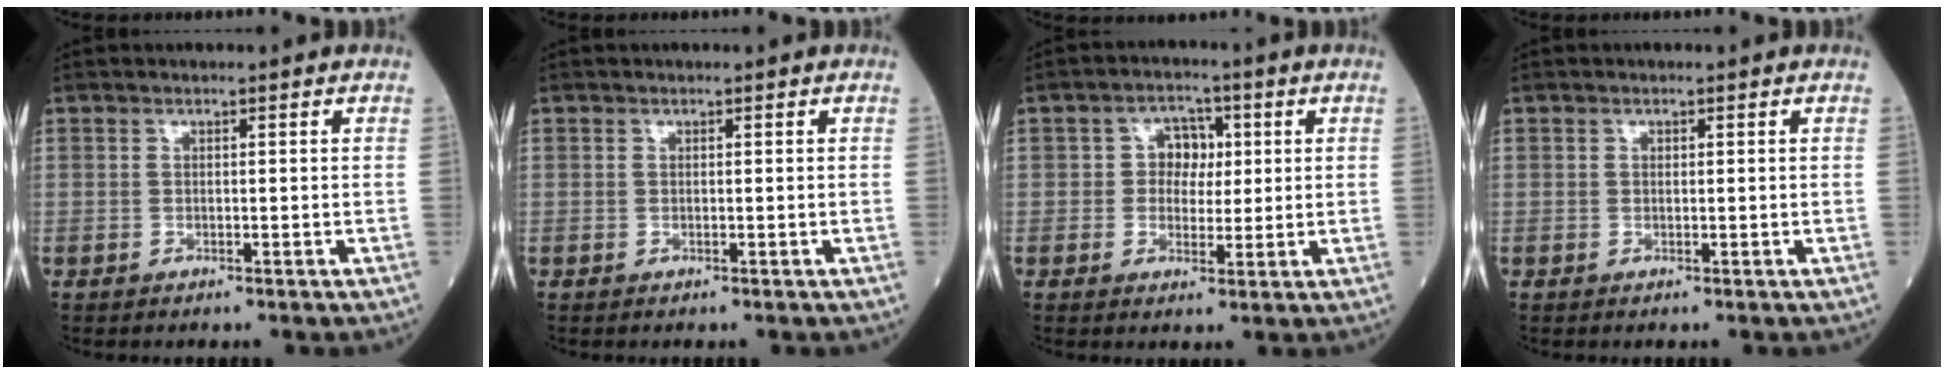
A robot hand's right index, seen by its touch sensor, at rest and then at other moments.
{"total": 0.0}
{"total": 4.6, "force": [0.7, 3.6, 2.8], "torque": [-0.035, 0.012, 0.011]}
{"total": 0.0}